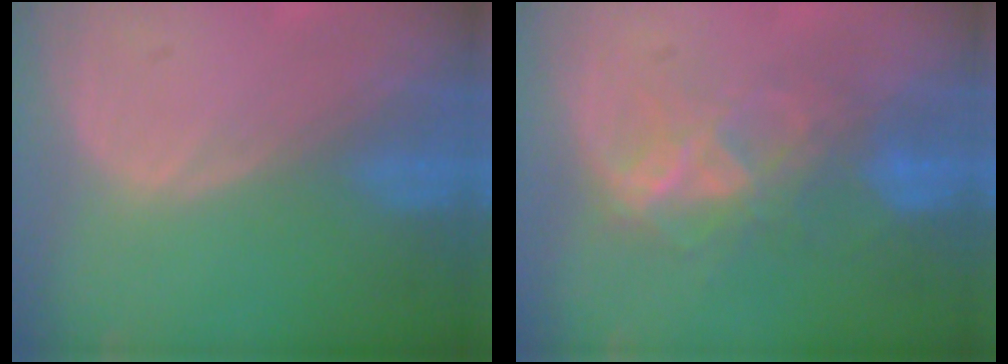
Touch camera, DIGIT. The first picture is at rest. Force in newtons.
{"total": 6.8, "press": 6.7, "slide": 1.5}